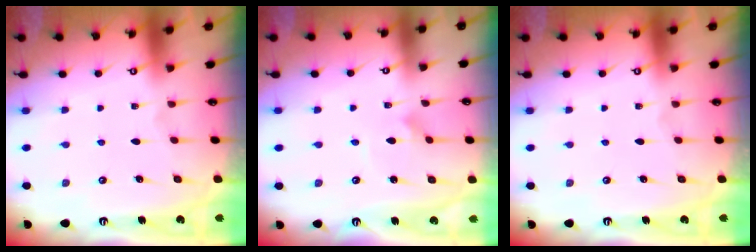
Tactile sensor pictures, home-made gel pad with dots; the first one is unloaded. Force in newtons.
{"total": 3.1, "press": 3.1, "slide": 0.0}
{"total": 0.0}